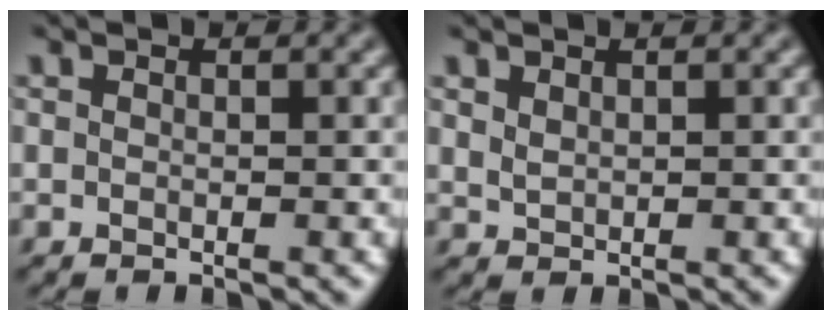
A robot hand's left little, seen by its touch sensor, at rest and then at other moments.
{"total": 0.8, "force": [0.6, 0.4, 0.3], "torque": [-0.012, 0.000, 0.016]}